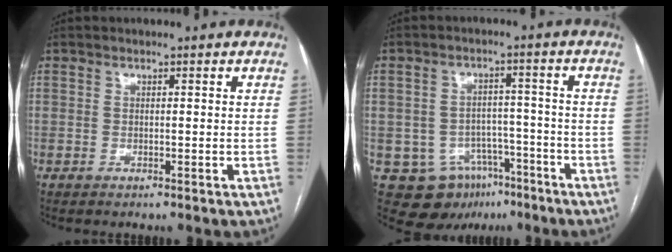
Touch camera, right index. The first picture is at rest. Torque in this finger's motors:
{"motor_torque": [-0.51, -0.04, -1.05, -0.21]}